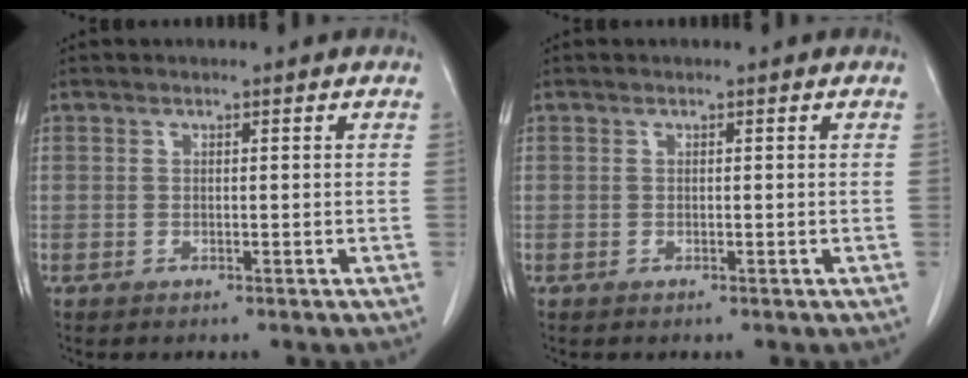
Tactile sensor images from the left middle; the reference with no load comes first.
{"total": 0.0}